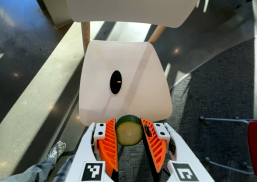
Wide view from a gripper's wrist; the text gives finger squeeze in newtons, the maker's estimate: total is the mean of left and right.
{"total": 11.3, "left": 11.6, "right": 11.1}